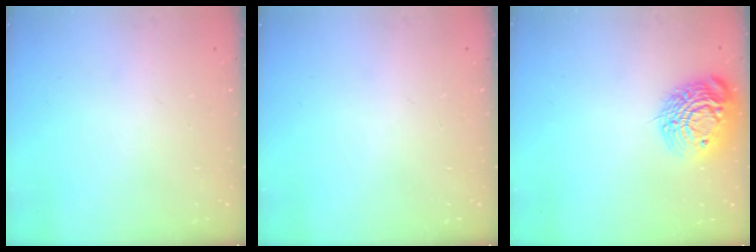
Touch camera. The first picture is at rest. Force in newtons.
{"total": 0.0}
{"total": 15.8, "press": 15.7, "slide": 1.3}